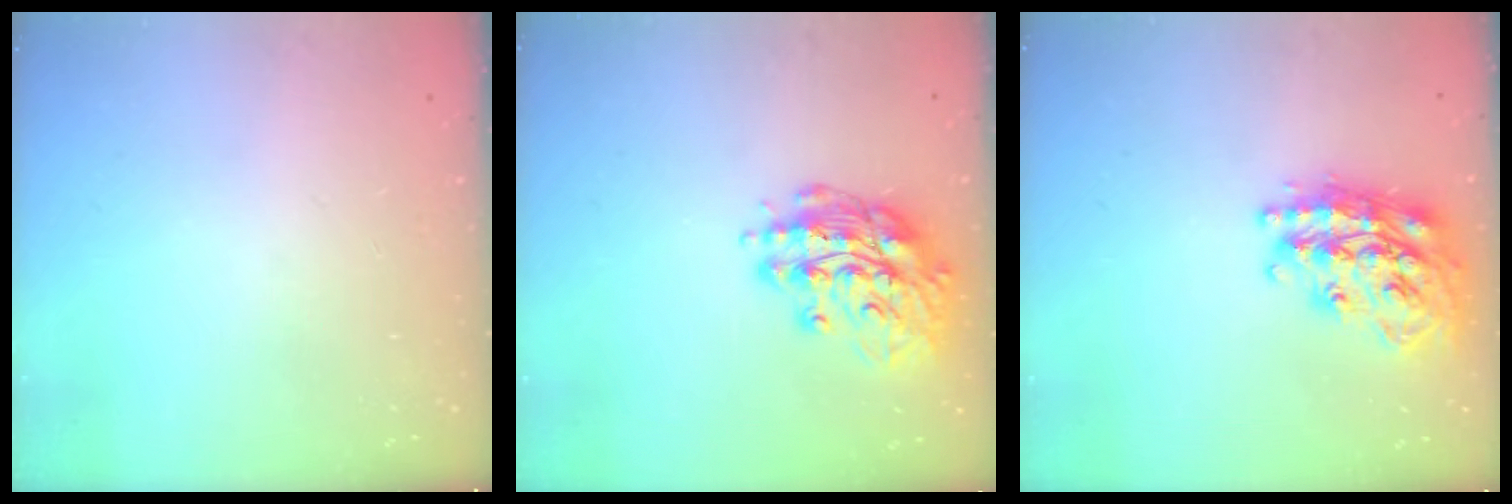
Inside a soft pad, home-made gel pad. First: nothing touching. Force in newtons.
{"total": 15.2, "press": 15.2, "slide": 0.8}
{"total": 23.5, "press": 23.4, "slide": 2.0}